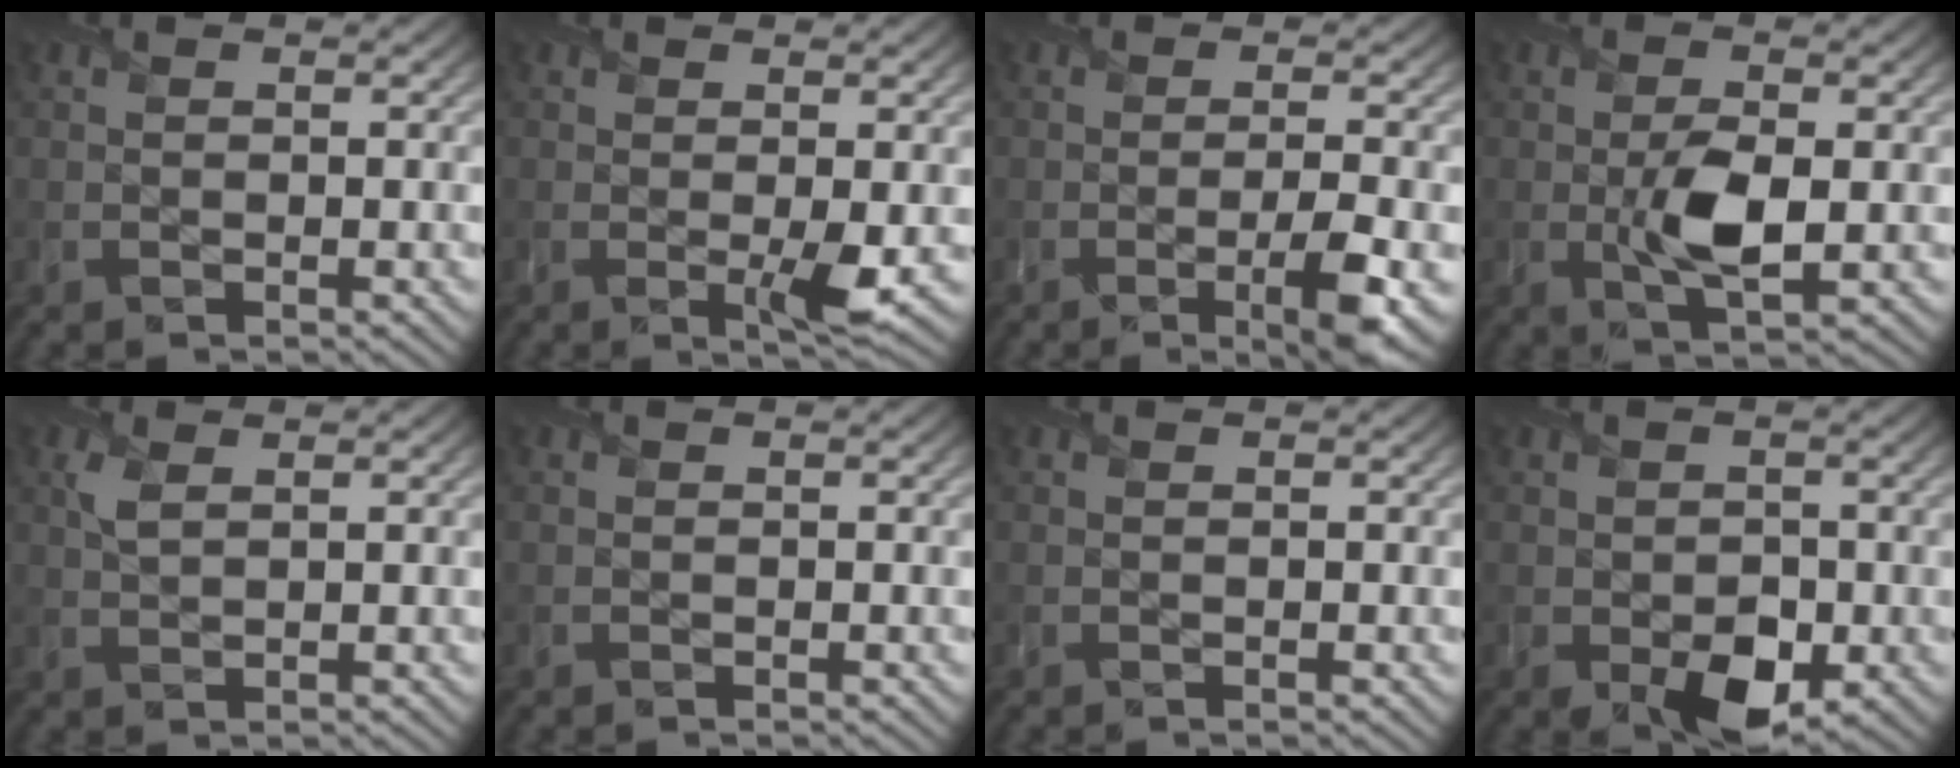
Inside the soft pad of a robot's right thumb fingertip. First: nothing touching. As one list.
[{"total": 2.3, "force": [0.0, 0.4, 2.3], "torque": [-0.042, -0.008, -0.001]}, {"total": 5.2, "force": [-2.0, 1.0, 4.7], "torque": [-0.078, -0.002, -0.035]}, {"total": 5.2, "force": [-0.5, 2.5, 4.5], "torque": [-0.096, -0.008, -0.006]}, {"total": 2.1, "force": [1.0, 0.9, 1.6], "torque": [-0.046, 0.004, 0.020]}, {"total": 0.0}, {"total": 0.0}, {"total": 5.1, "force": [-1.7, 3.5, 3.3], "torque": [-0.061, -0.023, -0.023]}]